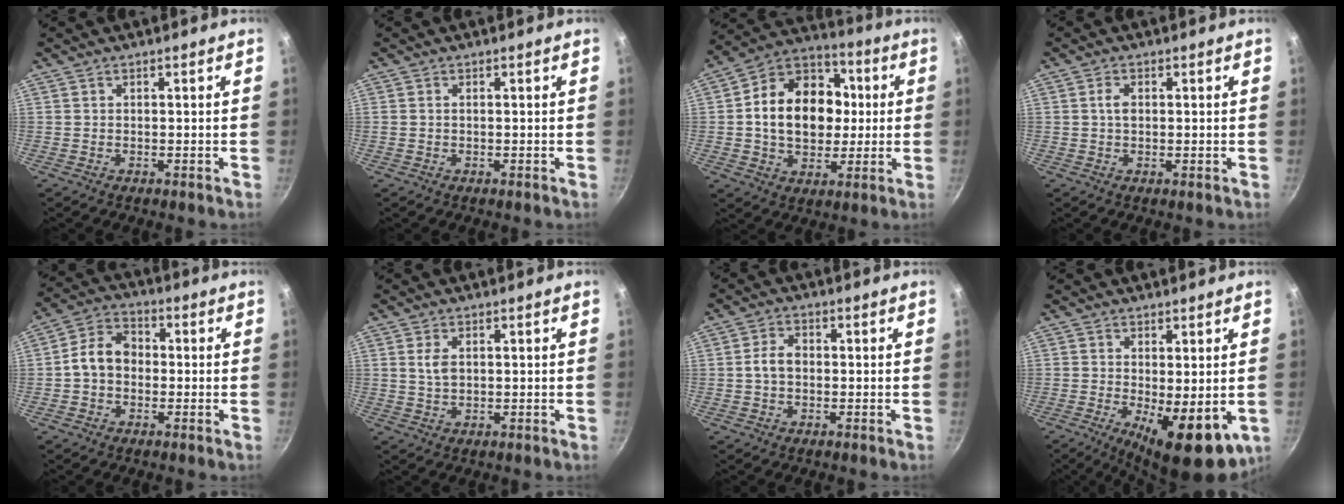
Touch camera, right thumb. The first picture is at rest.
{"total": 0.8, "force": [0.0, 0.6, 0.6], "torque": [-0.017, 0.005, 0.003]}
{"total": 18.6, "force": [1.2, 13.5, 12.7], "torque": [-0.167, 0.024, 0.015]}
{"total": 2.3, "force": [0.3, 1.3, 1.8], "torque": [-0.033, -0.001, 0.003]}
{"total": 8.2, "force": [-0.7, 6.2, 5.2], "torque": [-0.080, 0.030, -0.027]}
{"total": 3.1, "force": [0.7, 1.8, 2.4], "torque": [-0.046, -0.002, 0.017]}
{"total": 4.0, "force": [-0.2, 2.8, 2.8], "torque": [-0.051, 0.014, -0.010]}
{"total": 13.1, "force": [-3.7, 4.9, 11.5], "torque": [-0.158, -0.026, -0.038]}